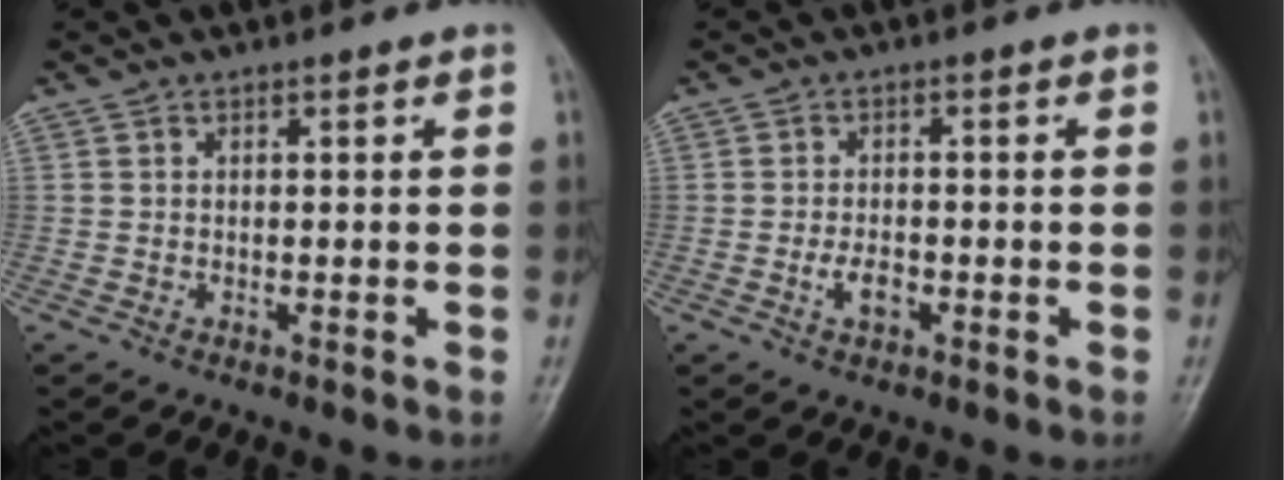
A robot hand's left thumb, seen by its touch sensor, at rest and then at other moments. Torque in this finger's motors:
{"motor_torque": [-0.19, 0.39, 0.36, 0.09, 0.02]}